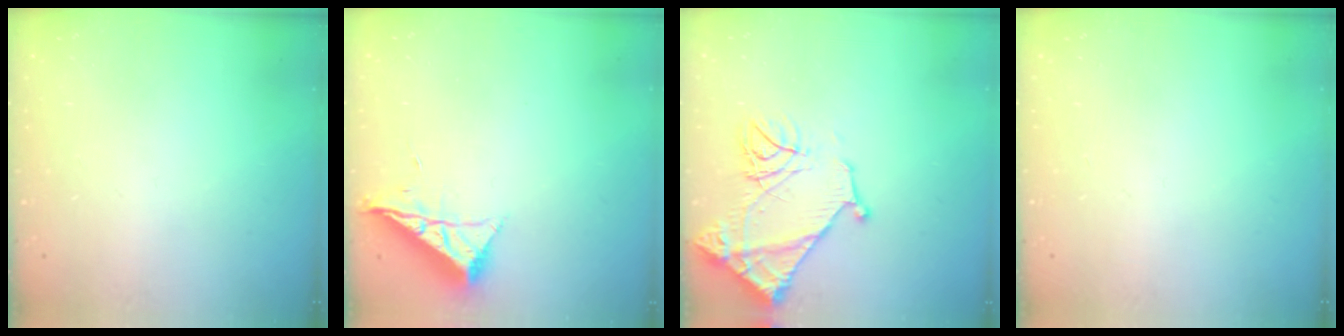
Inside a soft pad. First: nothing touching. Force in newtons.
{"total": 7.4, "press": 7.4, "slide": 0.3}
{"total": 13.5, "press": 13.4, "slide": 1.3}
{"total": 0.0}